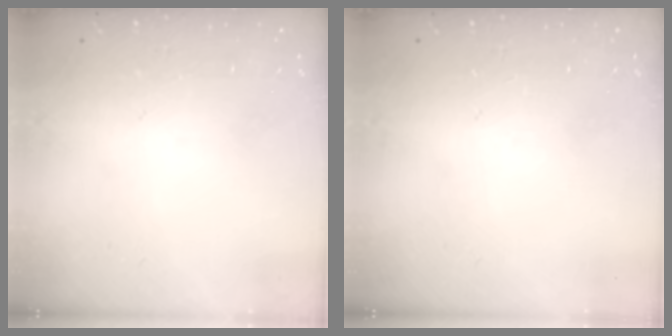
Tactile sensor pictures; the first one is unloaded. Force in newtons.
{"total": 0.0}